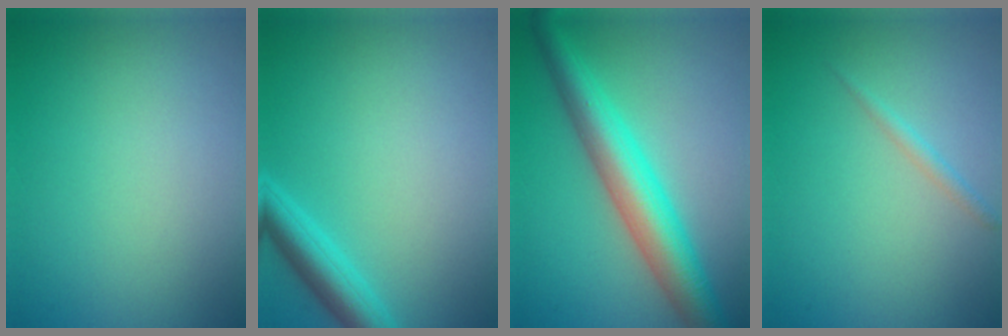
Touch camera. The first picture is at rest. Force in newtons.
{"total": 3.5, "press": 3.5, "slide": 0.3}
{"total": 6.9, "press": 6.9, "slide": 0.1}
{"total": 1.0, "press": 1.0, "slide": 0.1}